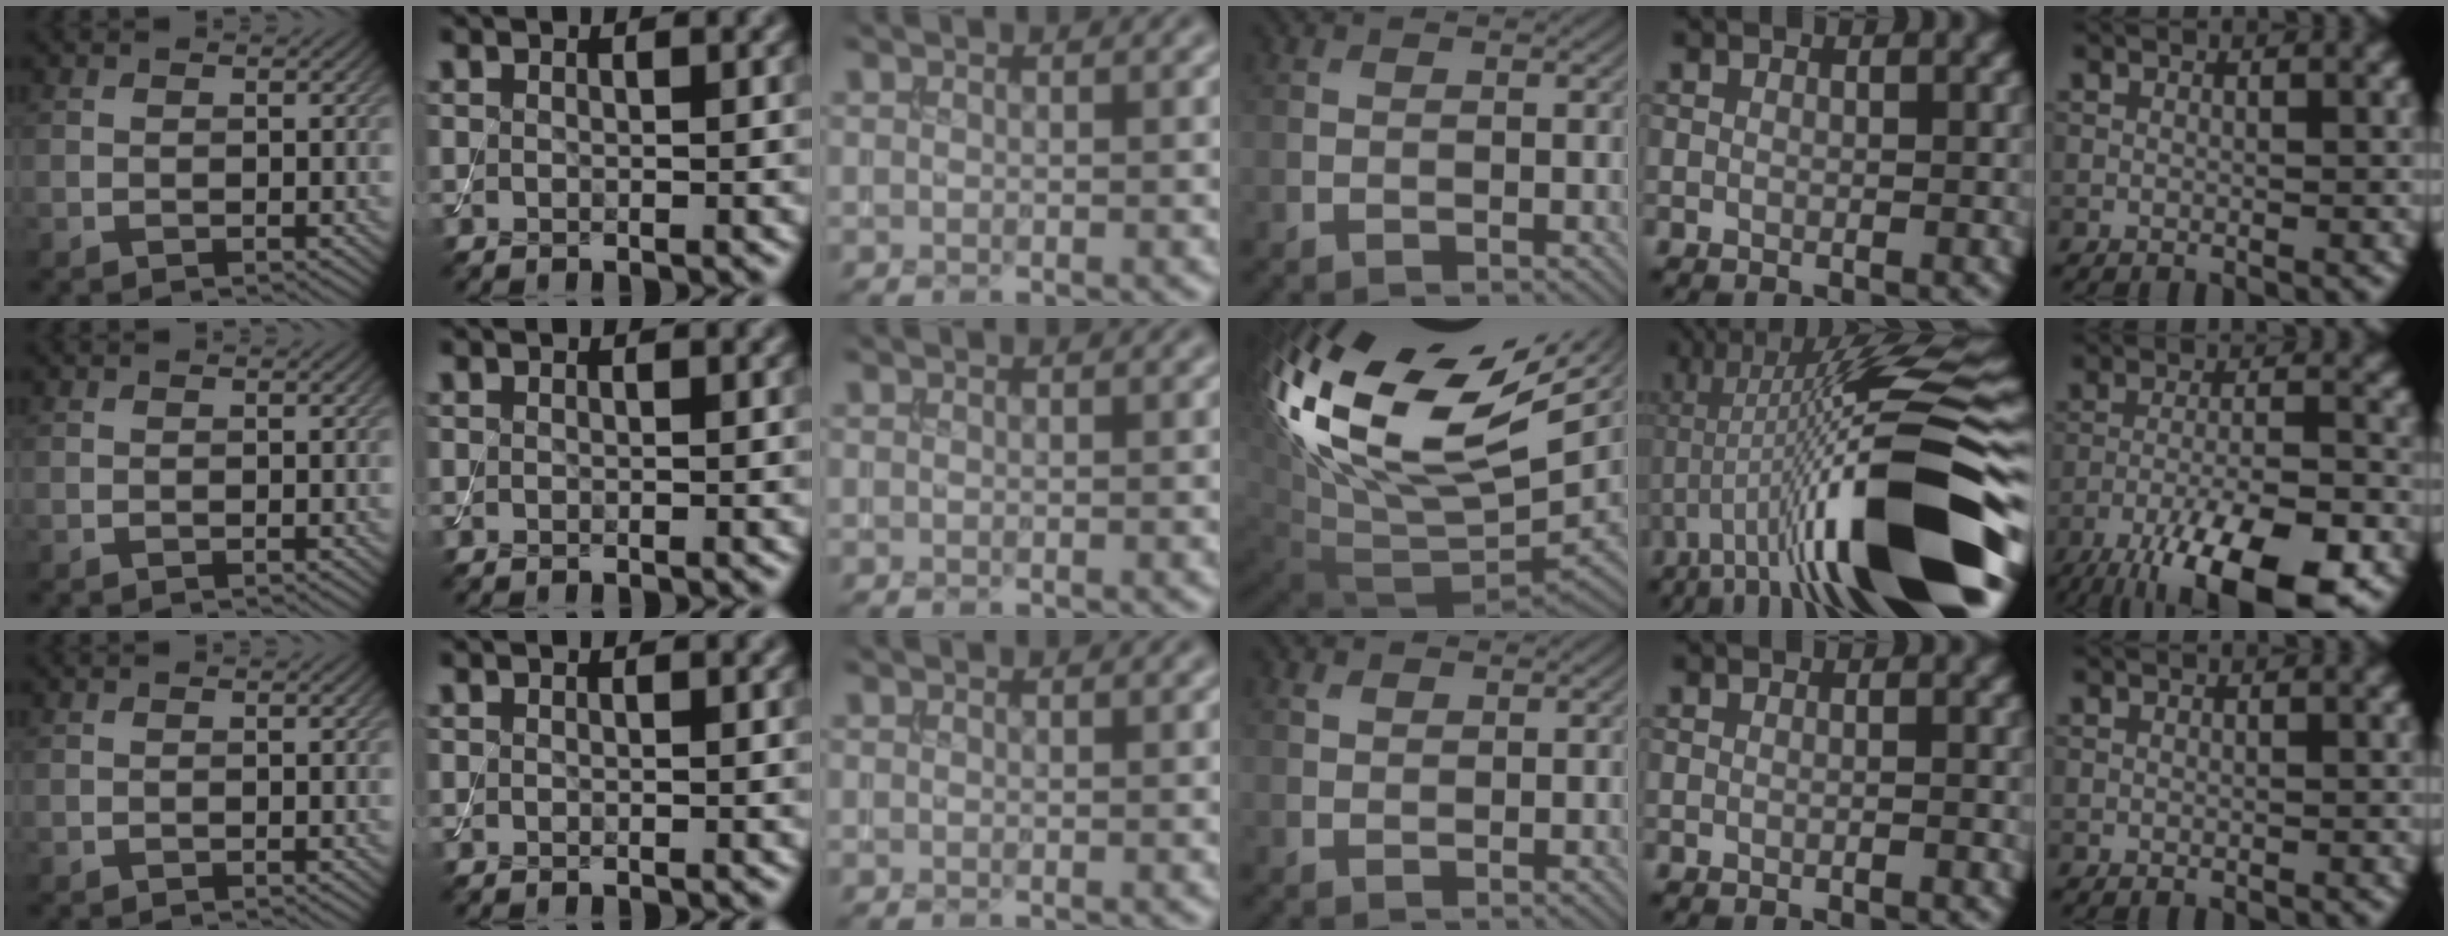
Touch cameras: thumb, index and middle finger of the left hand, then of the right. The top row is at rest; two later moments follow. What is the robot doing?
{"motion": "assemble", "object": "toy tower of hanoi"}